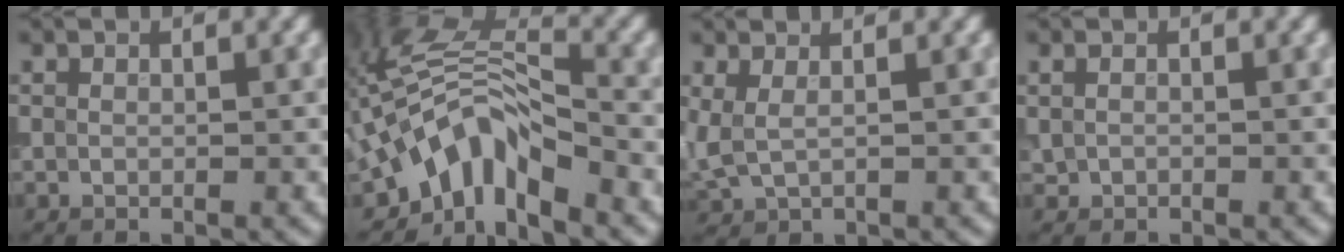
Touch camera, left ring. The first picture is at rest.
{"total": 6.1, "force": [-3.2, 2.6, 4.5], "torque": [-0.065, 0.006, -0.073]}
{"total": 2.2, "force": [1.1, 1.0, 1.6], "torque": [-0.042, -0.001, 0.025]}
{"total": 0.7, "force": [0.2, 0.5, 0.5], "torque": [-0.012, -0.001, 0.002]}